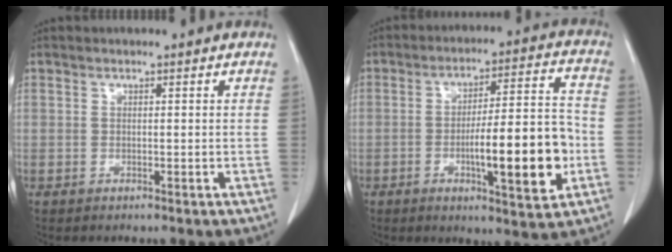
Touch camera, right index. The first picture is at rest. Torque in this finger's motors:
{"motor_torque": [1.84, -0.30, 0.42, 0.09]}